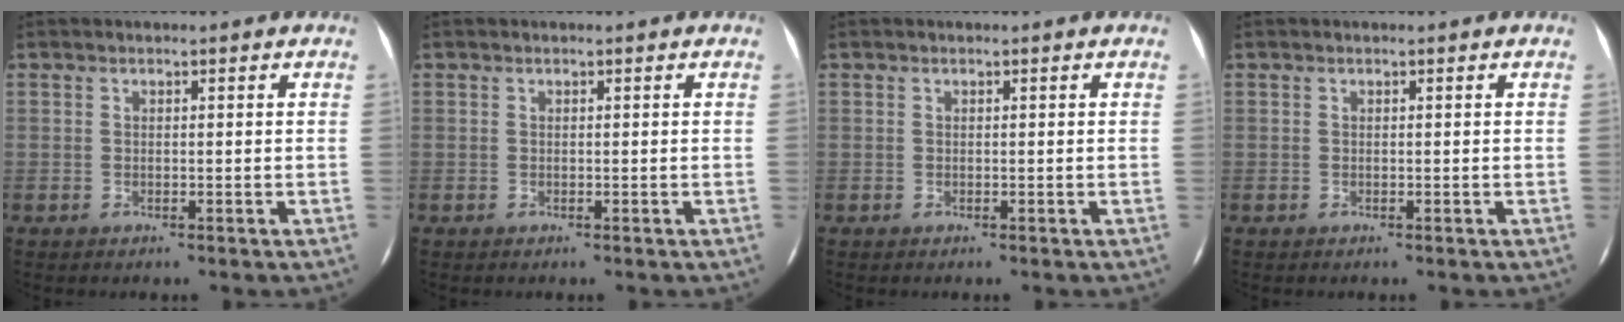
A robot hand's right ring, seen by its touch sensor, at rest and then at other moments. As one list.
[{"total": 0.0}, {"total": 0.0}, {"total": 0.0}]